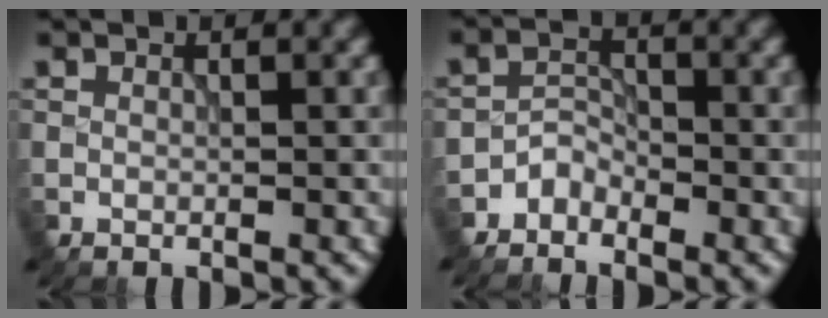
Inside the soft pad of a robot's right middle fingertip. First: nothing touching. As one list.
[{"total": 1.8, "force": [-1.6, 0.9, 0.2], "torque": [0.003, 0.009, -0.034]}]